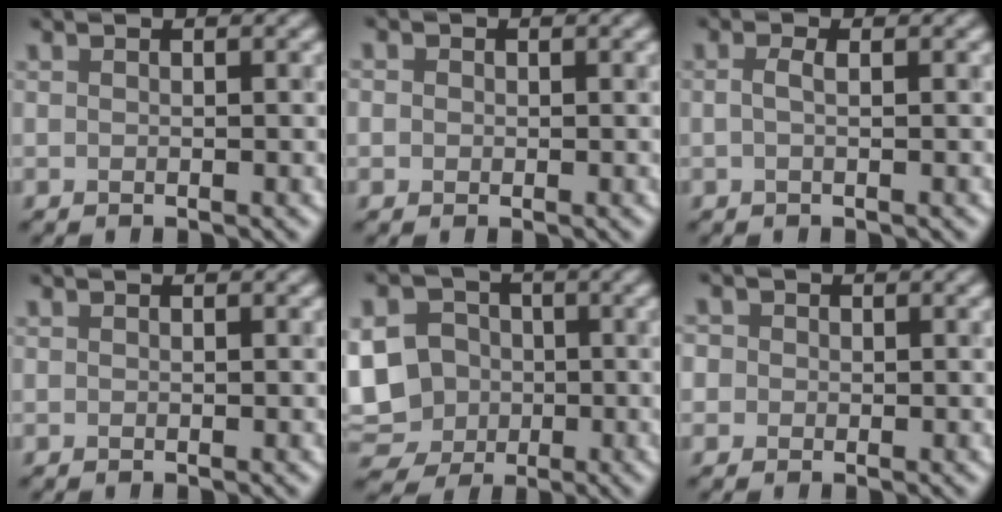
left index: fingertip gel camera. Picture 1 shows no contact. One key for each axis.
{"total": 1.3, "fx": -0.5, "fy": -0.3, "fz": -1.1, "tx": 0.006, "ty": 0.001, "tz": 0.009}
{"total": 0.7, "fx": -0.5, "fy": -0.4, "fz": 0.1, "tx": -0.015, "ty": -0.002, "tz": 0.003}
{"total": 0.0}
{"total": 7.4, "fx": -1.8, "fy": 6.7, "fz": 2.5, "tx": -0.067, "ty": -0.005, "tz": -0.035}
{"total": 1.2, "fx": -0.5, "fy": 0.2, "fz": -1.1, "tx": 0.011, "ty": 0.000, "tz": 0.004}